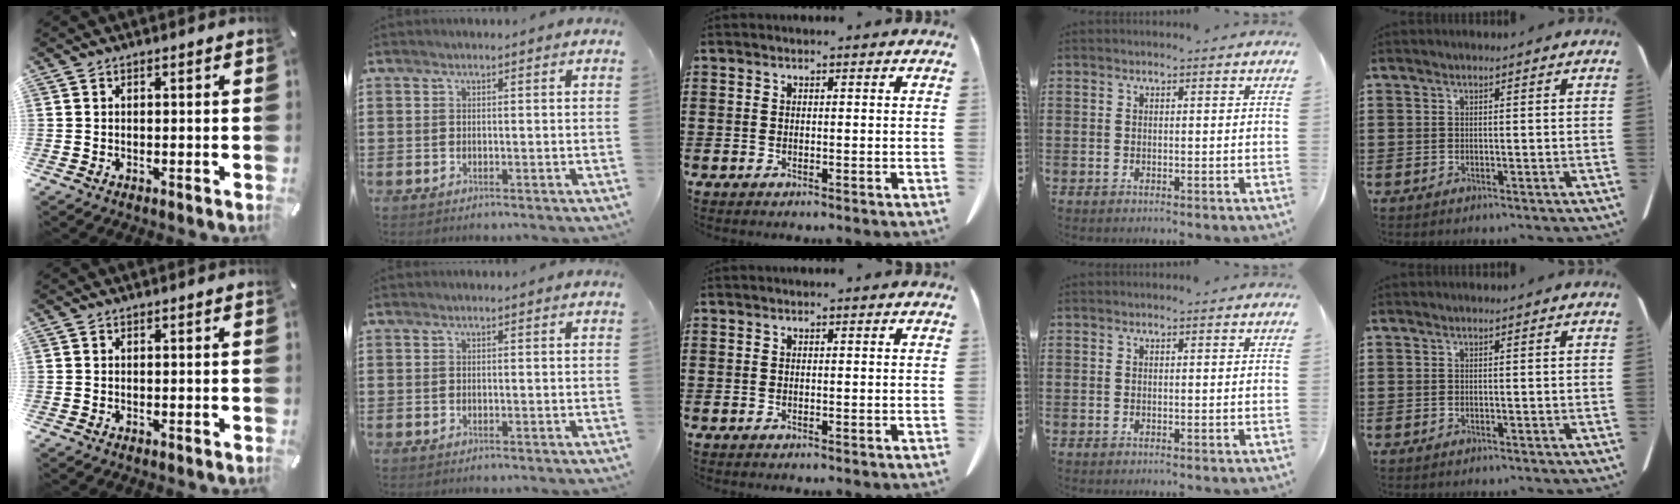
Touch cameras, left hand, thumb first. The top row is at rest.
{}